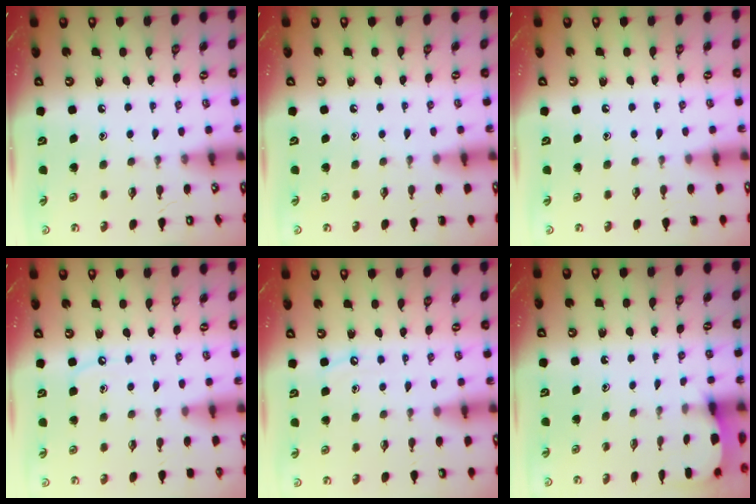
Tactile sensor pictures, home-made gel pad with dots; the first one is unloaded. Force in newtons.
{"total": 0.0}
{"total": 0.0}
{"total": 4.9, "press": 4.8, "slide": 0.6}
{"total": 4.3, "press": 4.2, "slide": 0.6}
{"total": 2.6, "press": 2.6, "slide": 0.3}